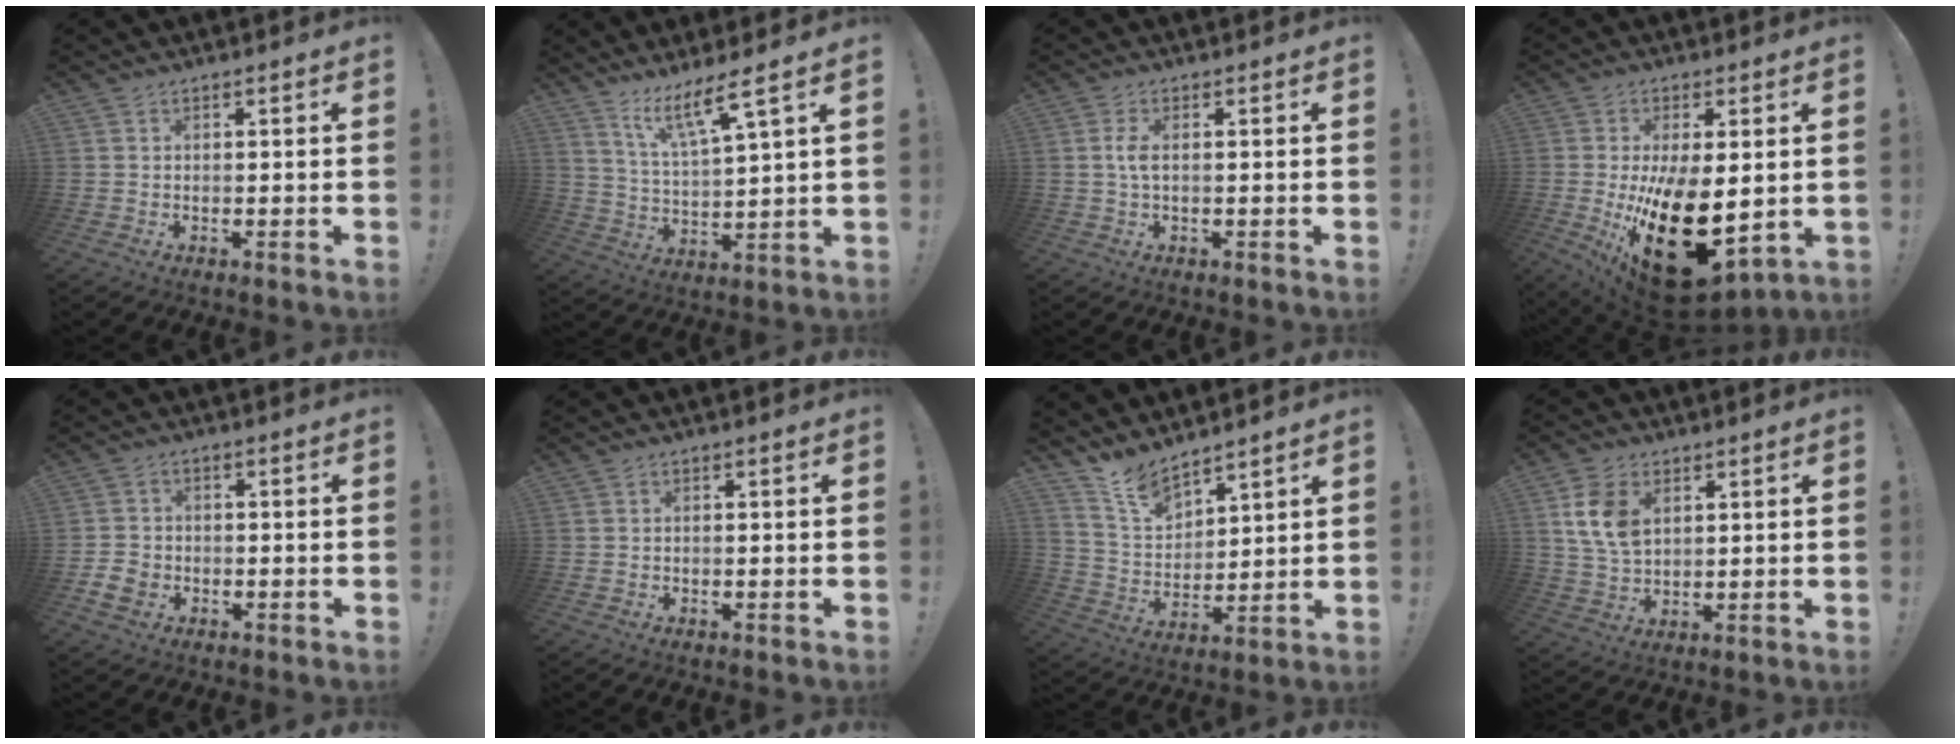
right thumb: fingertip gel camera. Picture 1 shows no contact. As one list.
[{"total": 10.4, "force": [7.5, 0.7, 7.2], "torque": [-0.126, -0.042, 0.122]}, {"total": 3.2, "force": [0.2, 1.1, 3.0], "torque": [-0.067, 0.005, 0.000]}, {"total": 23.6, "force": [-3.3, 12.7, 19.6], "torque": [-0.306, -0.012, -0.026]}, {"total": 5.2, "force": [-2.1, 4.0, 2.5], "torque": [-0.055, 0.009, -0.037]}, {"total": 0.0}, {"total": 9.6, "force": [8.7, 3.4, 2.4], "torque": [-0.063, -0.068, 0.168]}, {"total": 11.5, "force": [4.1, 8.0, 7.2], "torque": [-0.130, -0.003, 0.078]}]